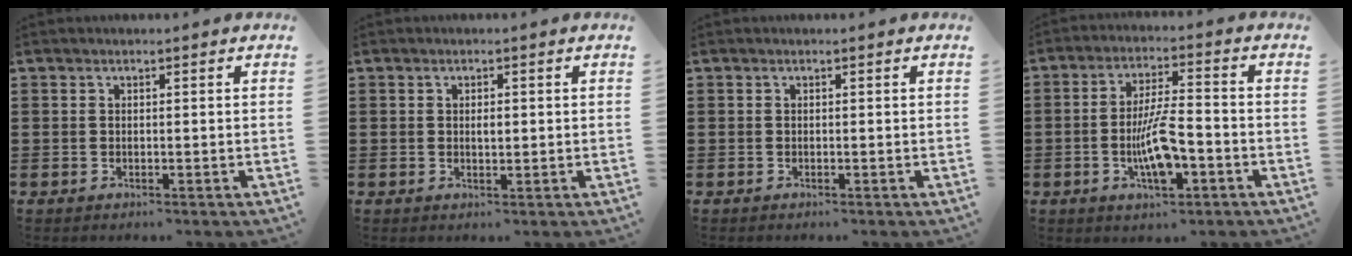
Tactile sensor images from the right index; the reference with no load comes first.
{"total": 1.4, "force": [0.1, 0.5, 1.3], "torque": [-0.026, 0.004, 0.001]}
{"total": 0.0}
{"total": 8.6, "force": [-2.6, 2.7, 7.8], "torque": [-0.162, -0.006, -0.052]}